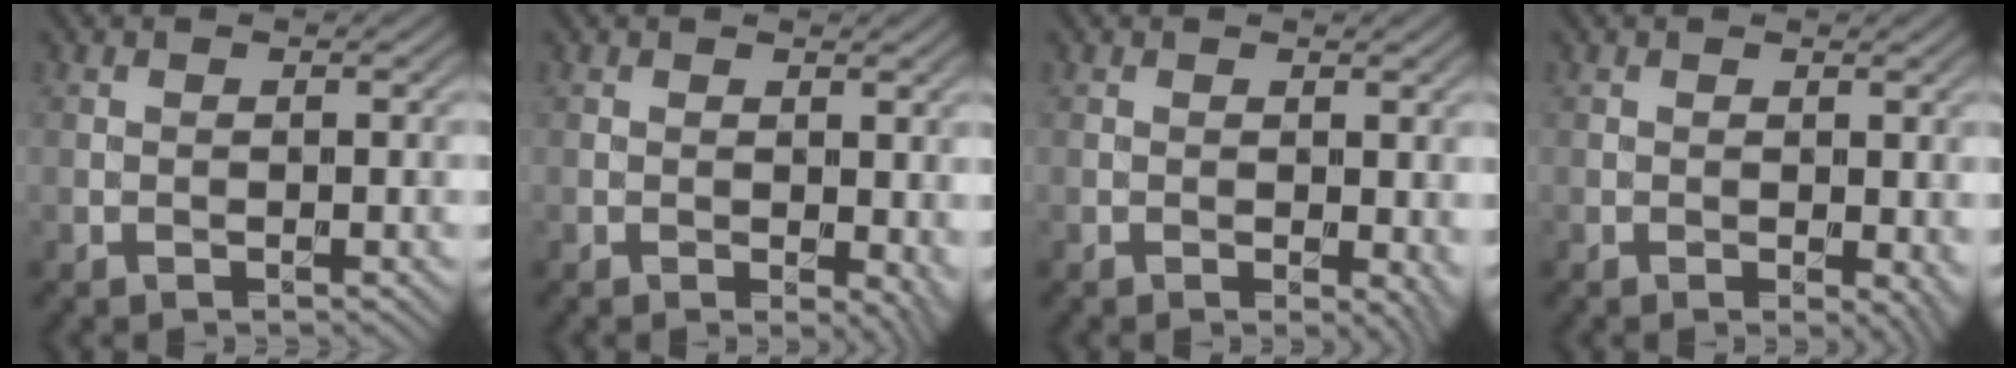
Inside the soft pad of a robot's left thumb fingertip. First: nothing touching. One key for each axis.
{"total": 3.4, "fx": -0.1, "fy": 2.0, "fz": 2.8, "tx": -0.028, "ty": -0.008, "tz": 0.000}
{"total": 2.5, "fx": -0.1, "fy": 1.3, "fz": 2.1, "tx": -0.021, "ty": -0.006, "tz": 0.001}
{"total": 2.5, "fx": -0.2, "fy": 1.4, "fz": 2.1, "tx": -0.021, "ty": -0.007, "tz": 0.000}